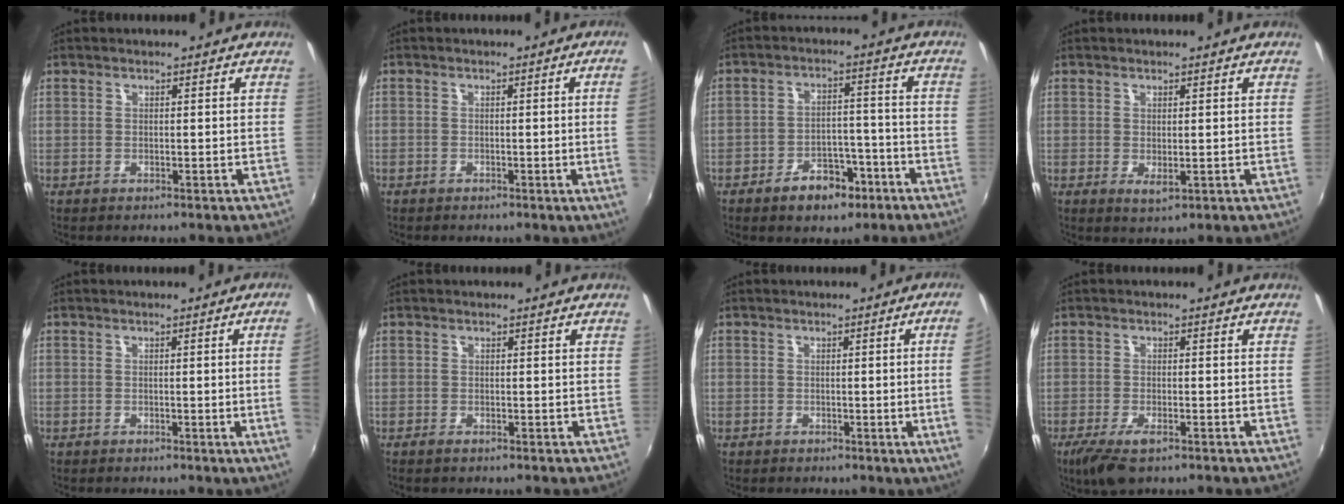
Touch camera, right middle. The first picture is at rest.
{"total": 3.1, "force": [-0.2, -1.5, 2.7], "torque": [-0.049, -0.010, 0.005]}
{"total": 8.1, "force": [-5.2, 4.6, 4.2], "torque": [-0.085, 0.019, -0.065]}
{"total": 1.8, "force": [0.1, 0.7, 1.6], "torque": [-0.027, -0.004, 0.003]}
{"total": 3.8, "force": [-0.2, -1.6, 3.5], "torque": [-0.058, -0.010, 0.003]}
{"total": 1.1, "force": [-0.9, 0.2, 0.6], "torque": [-0.013, -0.005, -0.018]}
{"total": 6.0, "force": [-0.3, -1.4, 5.8], "torque": [-0.075, -0.011, -0.001]}
{"total": 6.2, "force": [-3.9, 2.1, 4.3], "torque": [-0.104, -0.023, -0.072]}